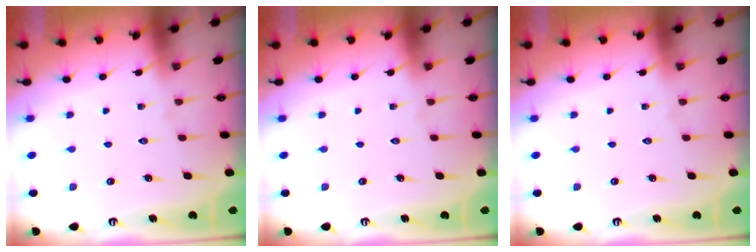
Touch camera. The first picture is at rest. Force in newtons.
{"total": 0.0}
{"total": 0.0}